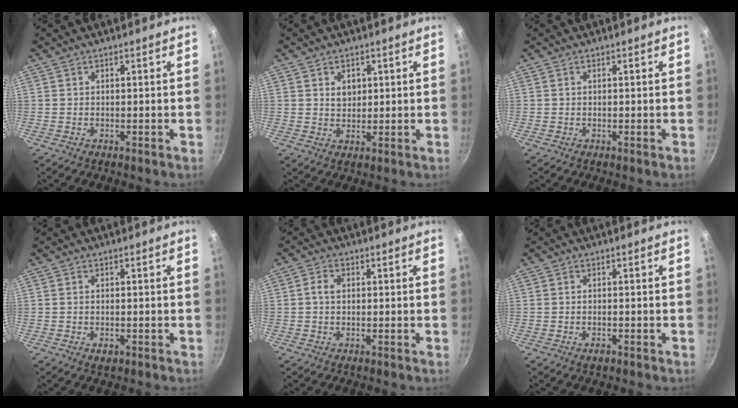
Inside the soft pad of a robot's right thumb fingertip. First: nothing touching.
{"total": 3.3, "force": [1.0, 2.5, 1.8], "torque": [-0.015, -0.005, 0.019]}
{"total": 0.0}
{"total": 1.5, "force": [-0.6, 0.9, 1.1], "torque": [-0.020, 0.000, -0.011]}
{"total": 2.2, "force": [0.1, 1.6, 1.6], "torque": [-0.028, 0.007, -0.001]}
{"total": 1.4, "force": [-0.8, 0.6, 0.9], "torque": [-0.019, 0.005, -0.015]}